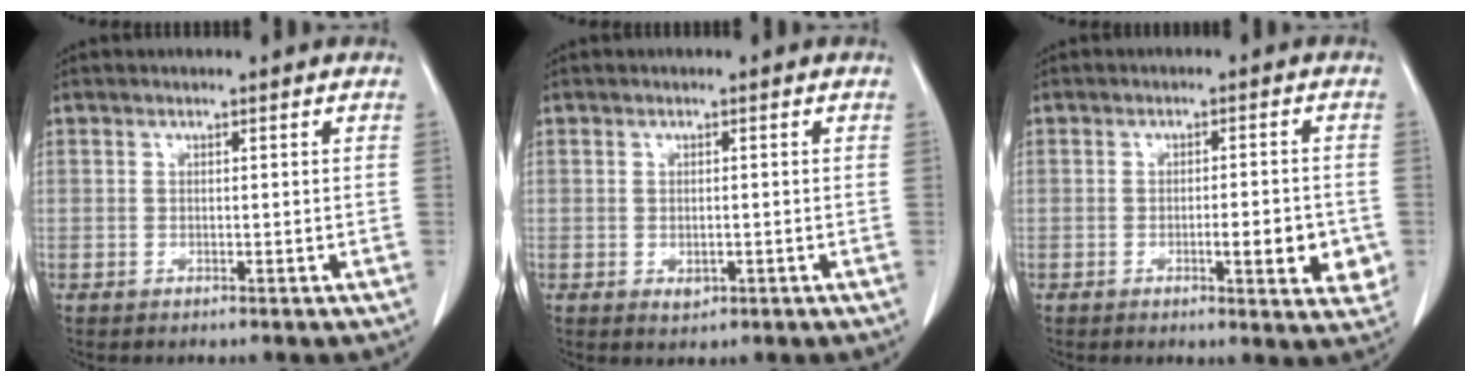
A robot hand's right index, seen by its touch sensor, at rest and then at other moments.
{"total": 1.5, "force": [-0.4, 0.9, 1.1], "torque": [-0.017, 0.000, 0.001]}
{"total": 6.6, "force": [-1.6, 1.5, 6.2], "torque": [-0.075, -0.003, -0.018]}